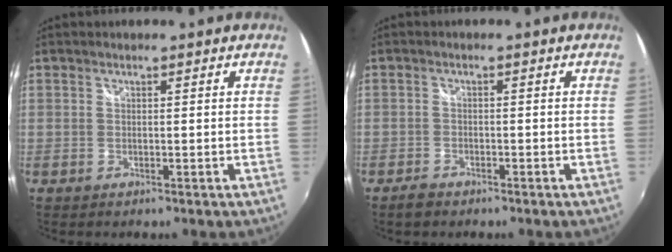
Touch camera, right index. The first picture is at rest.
{"total": 2.6, "force": [-2.1, 1.3, 0.9], "torque": [-0.027, -0.001, -0.039]}